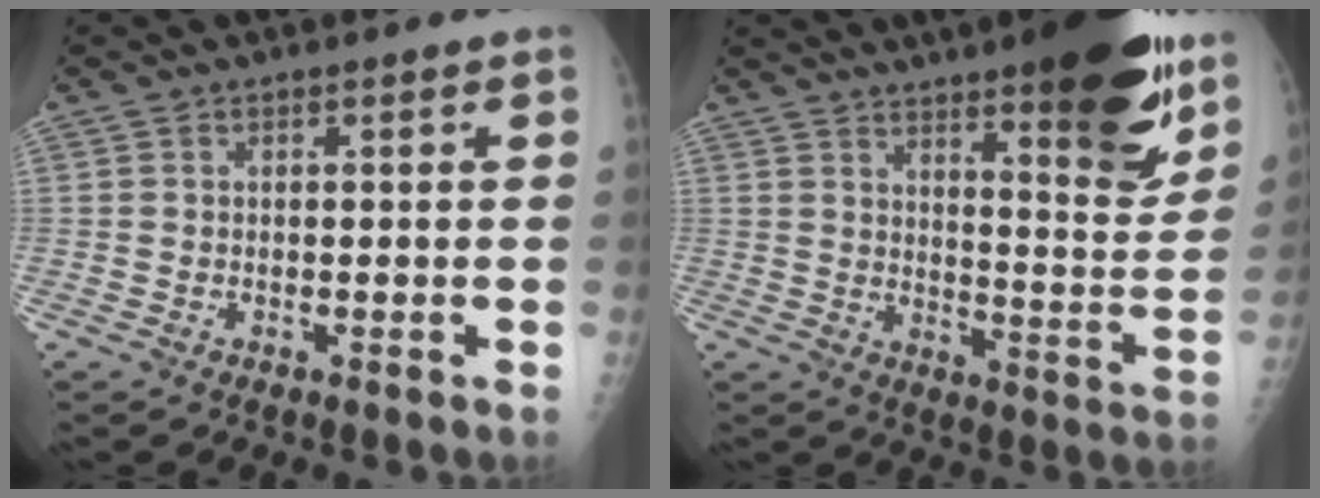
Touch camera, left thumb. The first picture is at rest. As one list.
[{"total": 20.1, "force": [12.8, 4.6, 14.8], "torque": [-0.172, -0.071, 0.184]}]